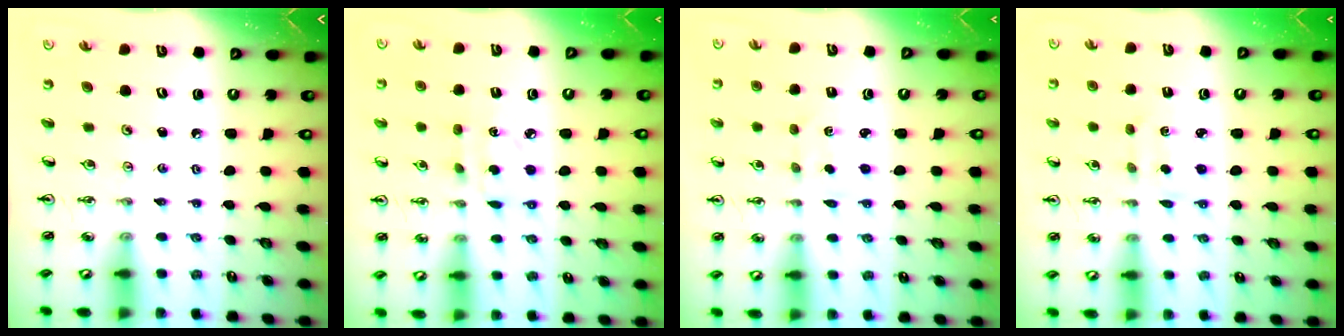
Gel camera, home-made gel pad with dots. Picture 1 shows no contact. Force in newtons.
{"total": 5.6, "press": 5.6, "slide": 0.4}
{"total": 1.4, "press": 1.3, "slide": 0.4}
{"total": 1.8, "press": 1.7, "slide": 0.5}